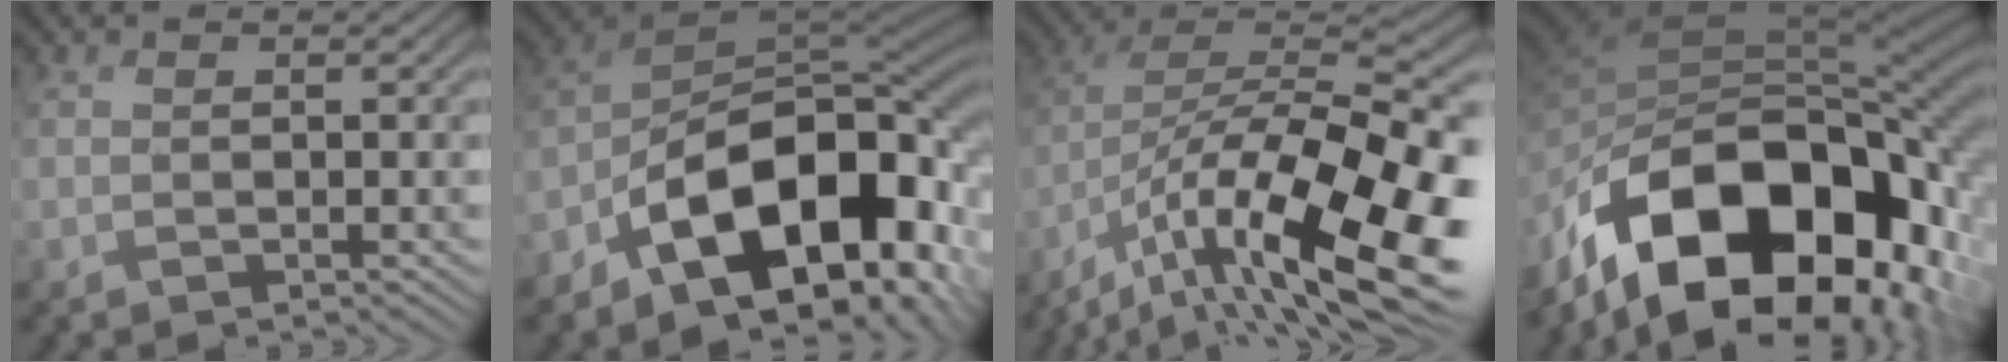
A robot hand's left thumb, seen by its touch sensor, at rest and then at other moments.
{"total": 17.3, "force": [-8.1, 9.3, 12.2], "torque": [-0.180, -0.025, -0.134]}
{"total": 18.1, "force": [-10.3, 7.1, 13.2], "torque": [-0.253, -0.008, -0.160]}
{"total": 18.1, "force": [-8.7, 10.3, 12.0], "torque": [-0.224, -0.021, -0.131]}